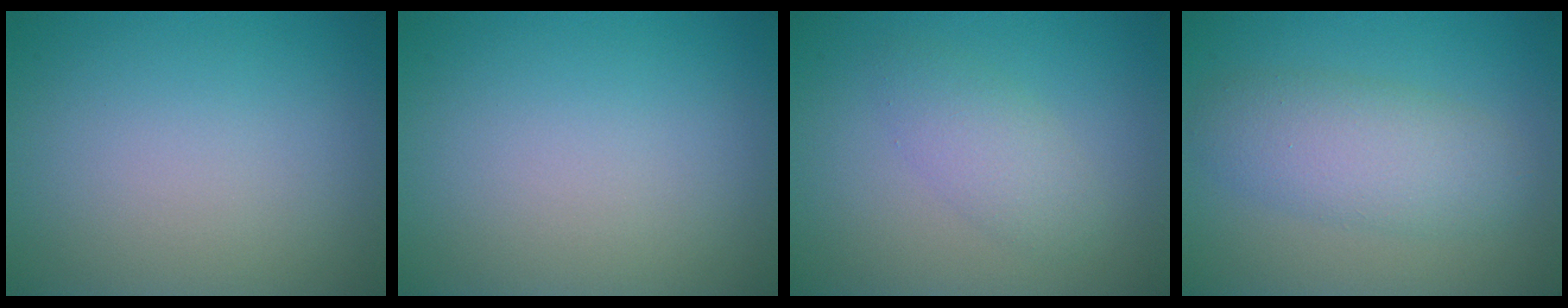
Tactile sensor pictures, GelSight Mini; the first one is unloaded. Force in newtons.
{"total": 0.0}
{"total": 2.5, "press": 2.5, "slide": 0.1}
{"total": 5.3, "press": 5.3, "slide": 0.1}